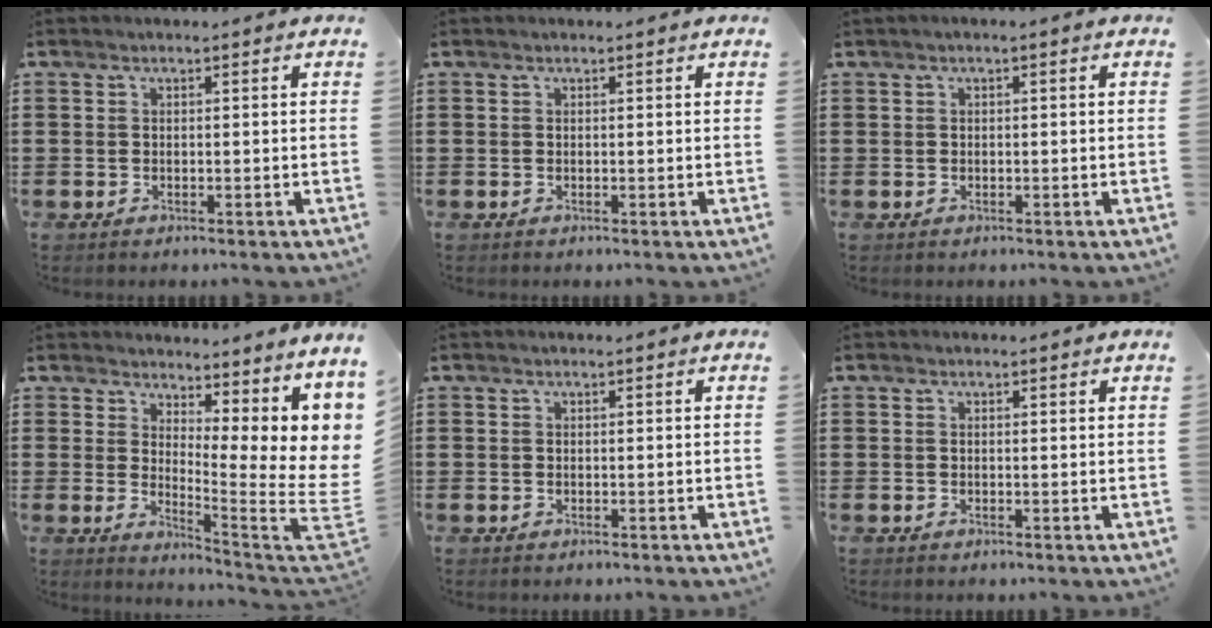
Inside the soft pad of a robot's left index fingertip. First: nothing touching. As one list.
[{"total": 0.0}, {"total": 0.5, "force": [-0.2, 0.1, 0.5], "torque": [-0.008, -0.002, -0.002]}, {"total": 6.4, "force": [4.4, 2.3, 4.1], "torque": [-0.060, -0.073, 0.078]}, {"total": 0.0}, {"total": 0.0}]